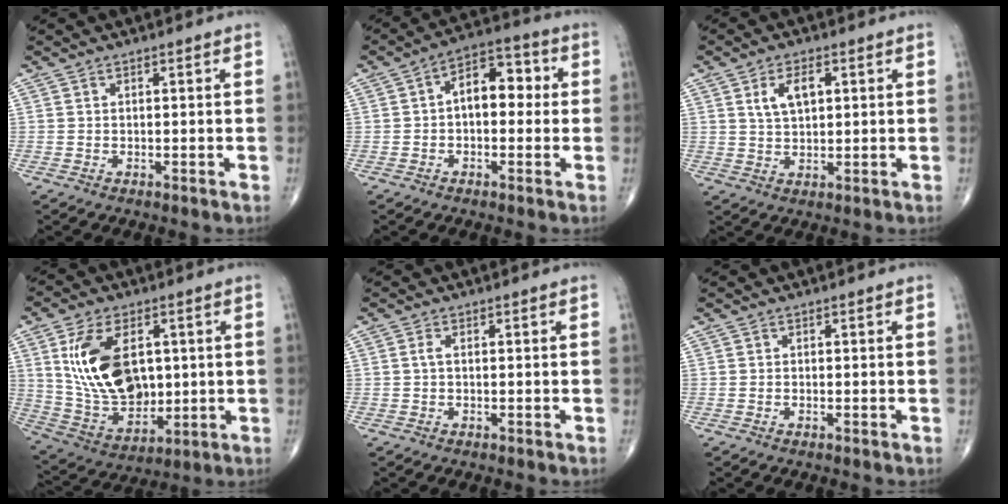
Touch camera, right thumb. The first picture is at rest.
{"total": 9.0, "force": [0.5, 5.4, 7.1], "torque": [-0.080, 0.033, -0.003]}
{"total": 5.7, "force": [1.9, 3.1, 4.4], "torque": [-0.075, -0.002, 0.037]}
{"total": 17.8, "force": [3.6, 11.0, 13.5], "torque": [-0.225, -0.017, 0.082]}
{"total": 1.1, "force": [0.1, 0.4, 1.0], "torque": [-0.024, 0.000, 0.001]}
{"total": 0.0}